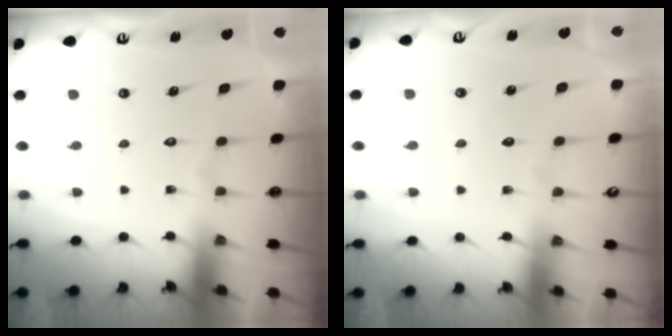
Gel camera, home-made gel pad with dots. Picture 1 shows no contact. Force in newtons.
{"total": 2.4, "press": 2.4, "slide": 0.2}